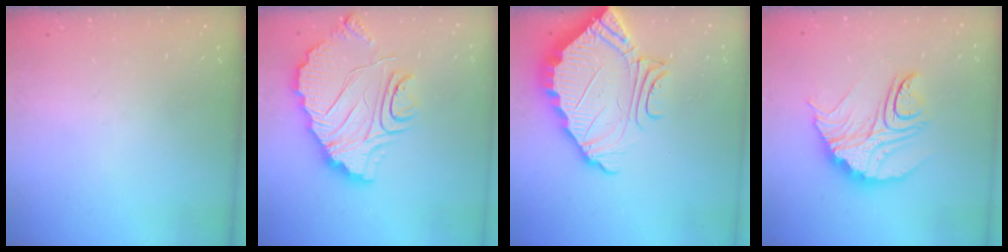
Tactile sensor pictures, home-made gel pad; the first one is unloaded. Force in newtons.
{"total": 15.0, "press": 14.9, "slide": 1.2}
{"total": 11.1, "press": 11.1, "slide": 0.8}
{"total": 15.0, "press": 14.9, "slide": 1.5}